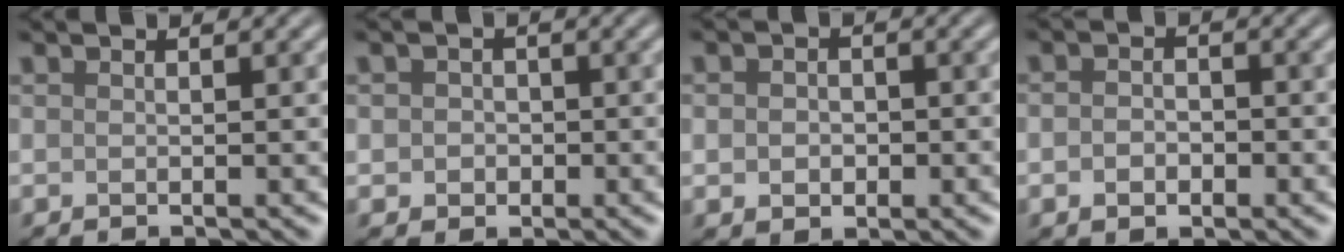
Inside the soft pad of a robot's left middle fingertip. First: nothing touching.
{"total": 1.8, "force": [0.0, 1.7, 0.7], "torque": [0.000, -0.002, -0.005]}
{"total": 2.3, "force": [-0.2, 1.8, 1.4], "torque": [-0.017, -0.002, -0.006]}
{"total": 2.1, "force": [-0.6, 1.4, 1.4], "torque": [-0.027, -0.001, -0.015]}